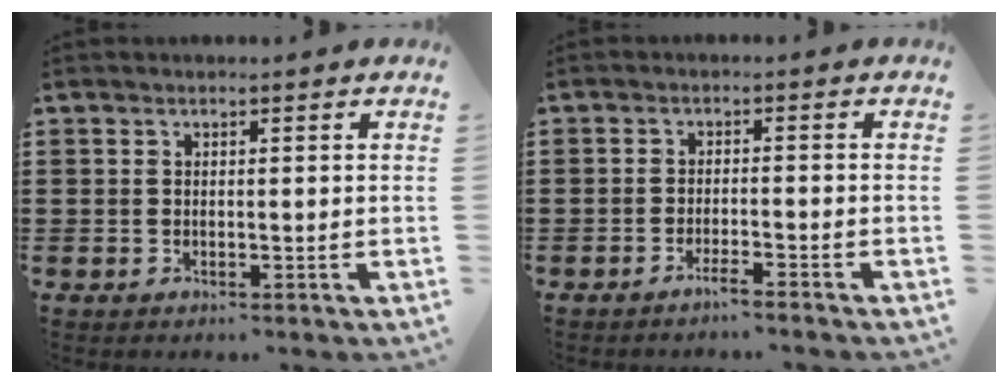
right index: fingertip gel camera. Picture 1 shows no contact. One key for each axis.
{"total": 2.1, "fx": -1.9, "fy": -0.3, "fz": 0.9, "tx": -0.016, "ty": 0.000, "tz": -0.035}